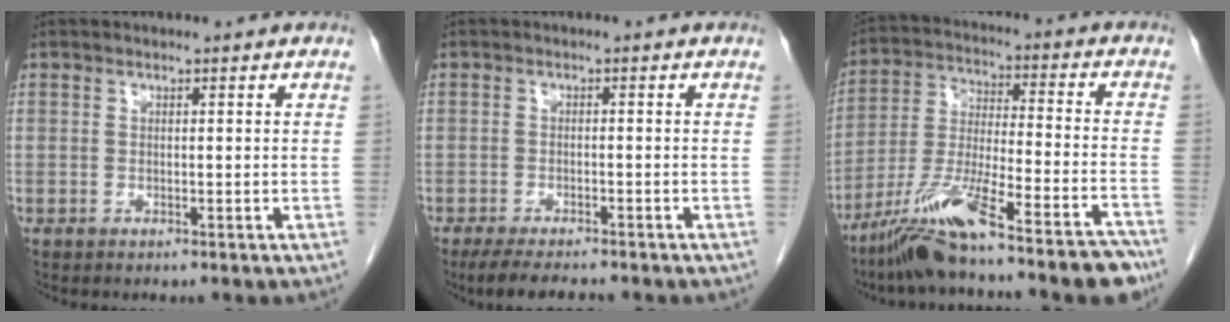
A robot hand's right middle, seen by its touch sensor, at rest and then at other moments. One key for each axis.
{"total": 6.1, "fx": -5.2, "fy": 0.9, "fz": 3.0, "tx": -0.051, "ty": -0.015, "tz": -0.083}
{"total": 18.3, "fx": -14.0, "fy": 1.2, "fz": 11.8, "tx": -0.197, "ty": -0.010, "tz": -0.239}